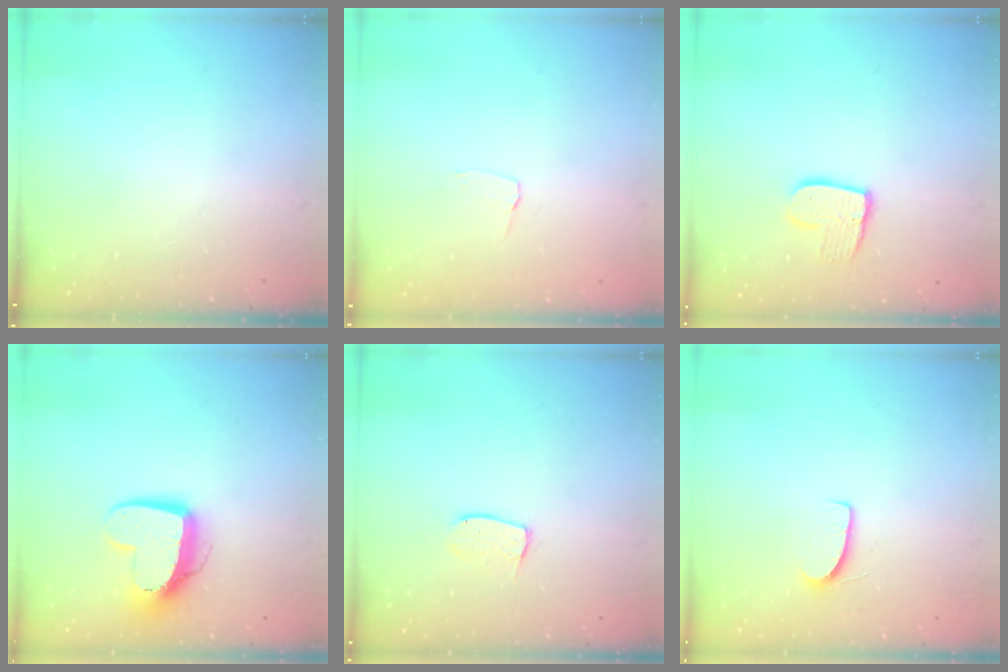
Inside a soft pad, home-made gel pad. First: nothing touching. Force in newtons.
{"total": 2.6, "press": 2.6, "slide": 0.2}
{"total": 9.8, "press": 9.8, "slide": 0.7}
{"total": 13.3, "press": 13.2, "slide": 1.2}
{"total": 6.6, "press": 6.5, "slide": 0.5}
{"total": 7.1, "press": 7.1, "slide": 0.5}